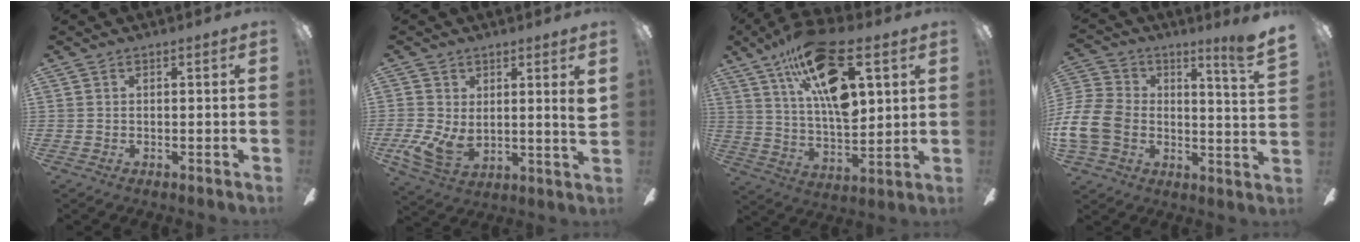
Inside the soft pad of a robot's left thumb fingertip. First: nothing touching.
{"total": 9.7, "force": [2.5, 5.0, 7.9], "torque": [-0.143, -0.030, 0.050]}
{"total": 21.9, "force": [10.8, 8.6, 16.9], "torque": [-0.303, -0.047, 0.171]}
{"total": 13.7, "force": [3.0, 8.1, 10.7], "torque": [-0.203, -0.011, 0.055]}